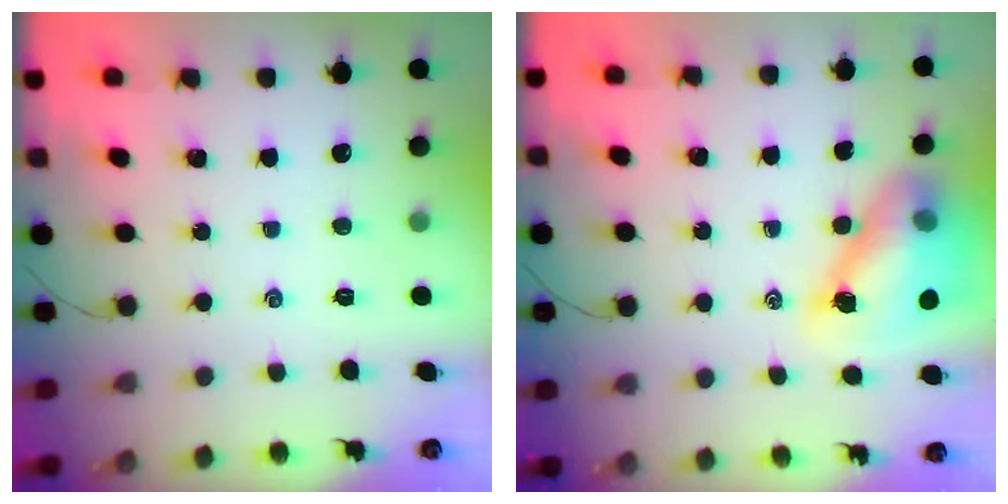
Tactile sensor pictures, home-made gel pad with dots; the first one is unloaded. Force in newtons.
{"total": 13.6, "press": 13.0, "slide": 3.9}